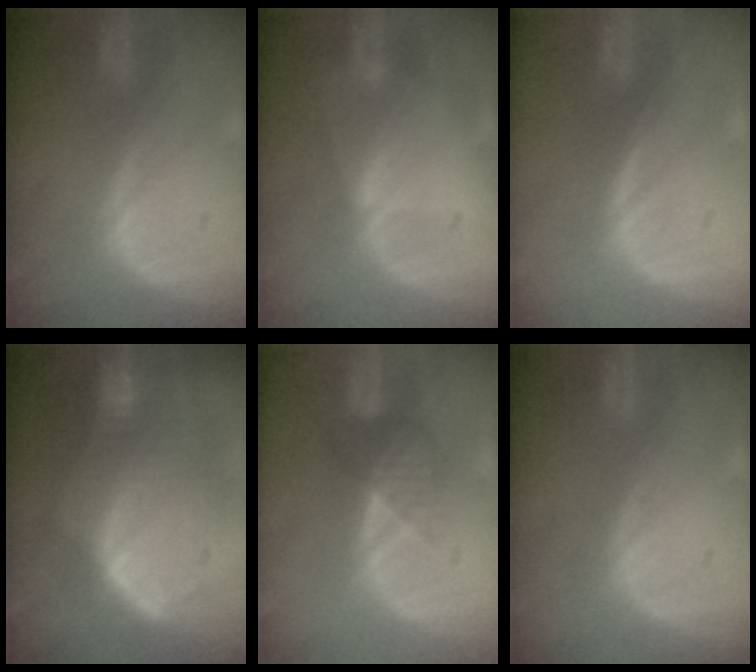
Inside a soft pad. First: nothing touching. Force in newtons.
{"total": 1.6, "press": 1.6, "slide": 0.3}
{"total": 0.0}
{"total": 10.6, "press": 9.2, "slide": 5.2}
{"total": 3.6, "press": 3.4, "slide": 1.2}
{"total": 0.0}